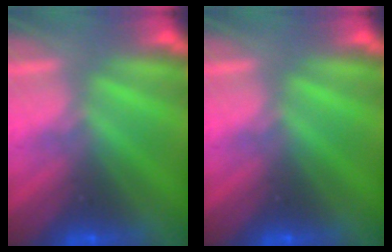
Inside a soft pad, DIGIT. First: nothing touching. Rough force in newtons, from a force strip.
{"total": 0.0}